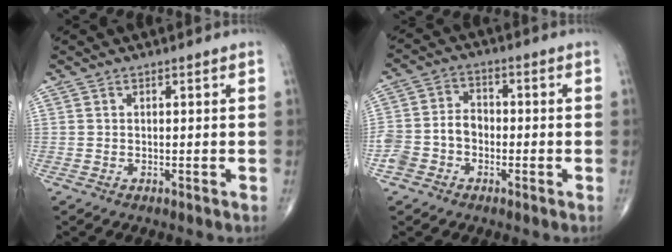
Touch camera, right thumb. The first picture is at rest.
{"total": 7.7, "force": [-2.4, 6.1, 4.1], "torque": [-0.072, 0.033, -0.050]}